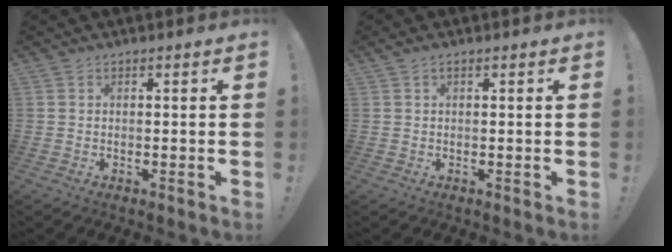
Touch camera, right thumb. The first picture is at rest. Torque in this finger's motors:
{"motor_torque": [0.33, 0.30, -0.03, 0.11, 0.00]}